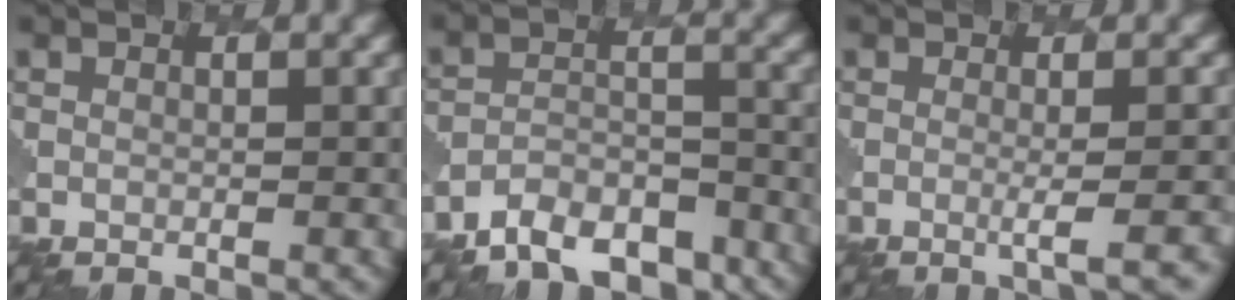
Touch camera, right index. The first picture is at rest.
{"total": 7.8, "force": [-6.5, 3.4, 2.7], "torque": [-0.042, -0.008, -0.104]}
{"total": 2.6, "force": [-0.6, 0.4, 2.5], "torque": [-0.026, 0.006, -0.020]}